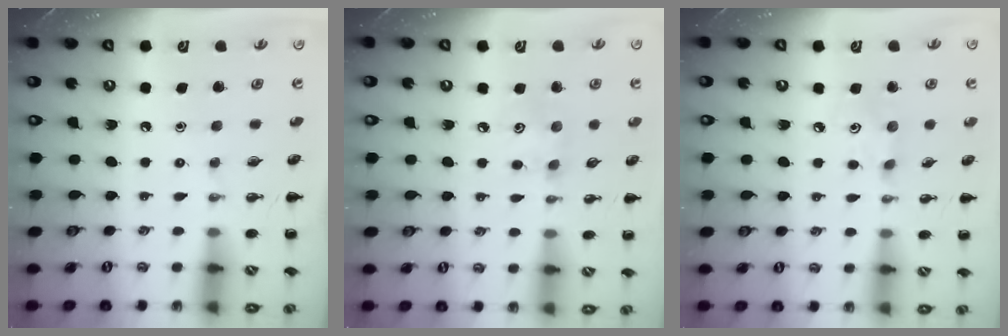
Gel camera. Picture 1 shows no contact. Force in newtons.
{"total": 3.8, "press": 3.8, "slide": 0.7}
{"total": 3.7, "press": 3.6, "slide": 0.8}